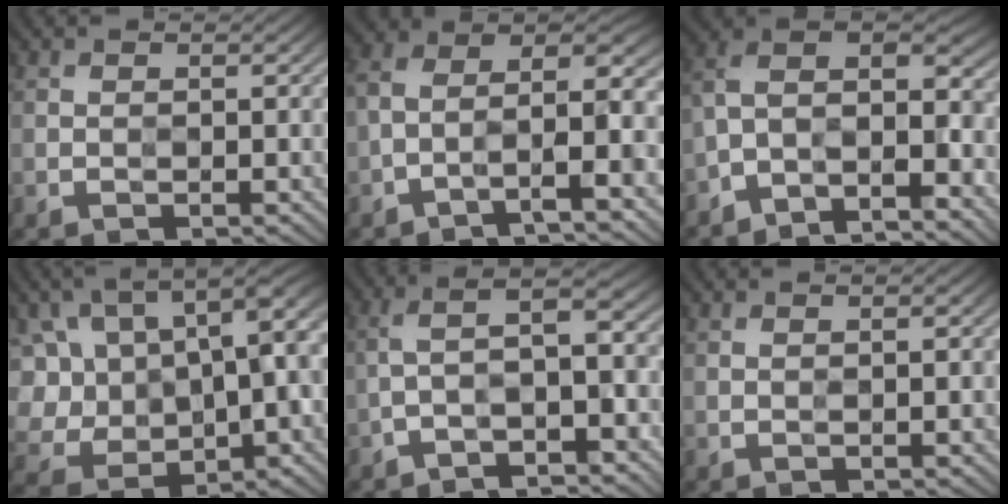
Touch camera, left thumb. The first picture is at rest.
{"total": 9.1, "force": [-3.9, 2.8, 7.7], "torque": [-0.125, 0.019, -0.081]}
{"total": 10.3, "force": [-6.7, 3.5, 7.0], "torque": [-0.119, -0.006, -0.122]}
{"total": 16.8, "force": [2.0, 10.8, 12.8], "torque": [-0.264, -0.002, 0.054]}
{"total": 6.2, "force": [-3.1, 1.9, 5.0], "torque": [-0.086, 0.016, -0.062]}
{"total": 0.9, "force": [0.3, 0.0, 0.8], "torque": [-0.018, 0.005, 0.005]}